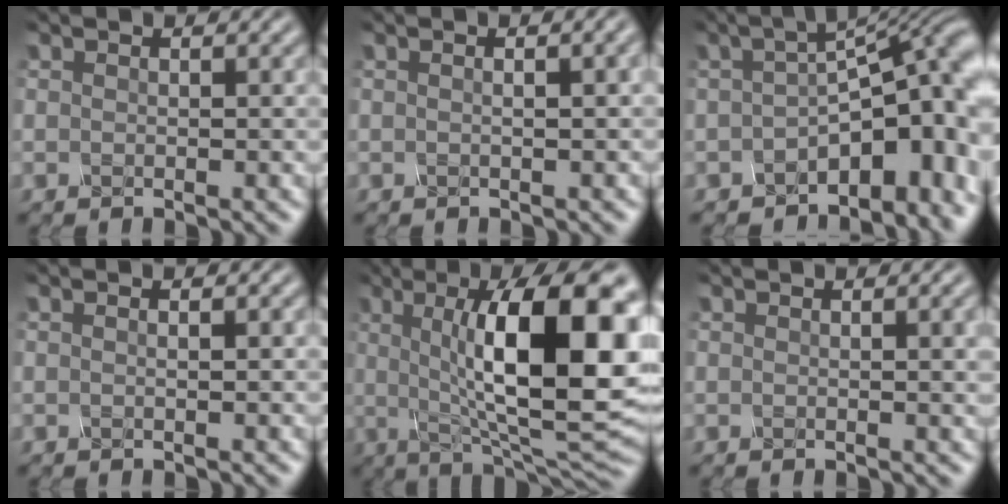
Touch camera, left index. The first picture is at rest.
{"total": 3.1, "force": [0.7, 1.4, 2.7], "torque": [-0.016, 0.014, -0.006]}
{"total": 13.3, "force": [-3.1, 6.3, 11.2], "torque": [-0.128, 0.002, -0.040]}
{"total": 0.6, "force": [0.1, 0.1, 0.6], "torque": [-0.011, 0.002, -0.001]}
{"total": 15.4, "force": [2.0, 4.8, 14.5], "torque": [-0.190, 0.004, 0.025]}
{"total": 2.2, "force": [0.5, 0.6, 2.0], "torque": [-0.018, 0.005, 0.004]}